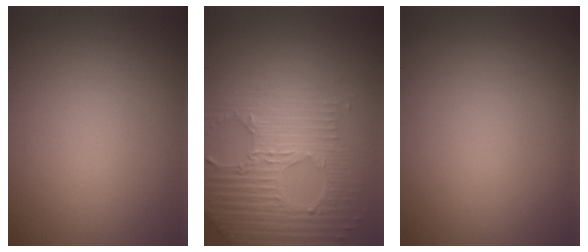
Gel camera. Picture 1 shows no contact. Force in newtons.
{"total": 4.7, "press": 4.3, "slide": 2.0}
{"total": 0.0}